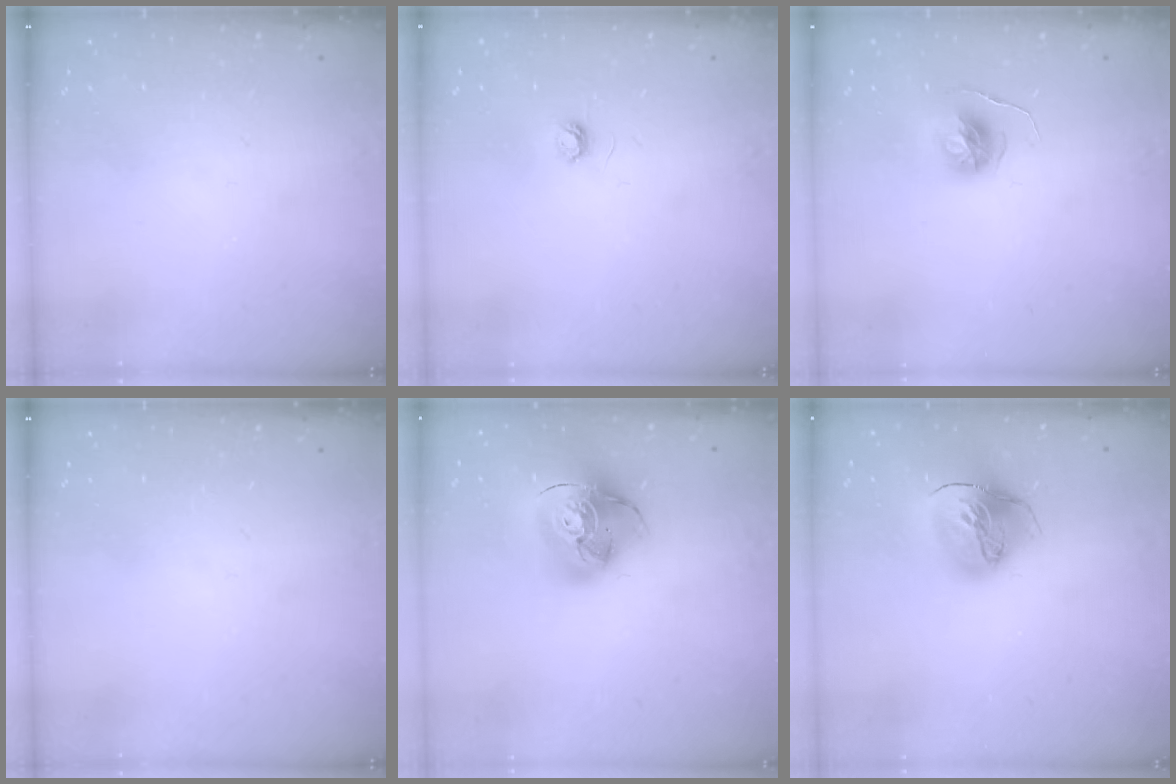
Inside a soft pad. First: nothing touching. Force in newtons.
{"total": 3.5, "press": 3.5, "slide": 0.4}
{"total": 6.4, "press": 6.4, "slide": 0.6}
{"total": 0.0}
{"total": 19.0, "press": 18.8, "slide": 2.2}
{"total": 16.2, "press": 16.1, "slide": 1.6}